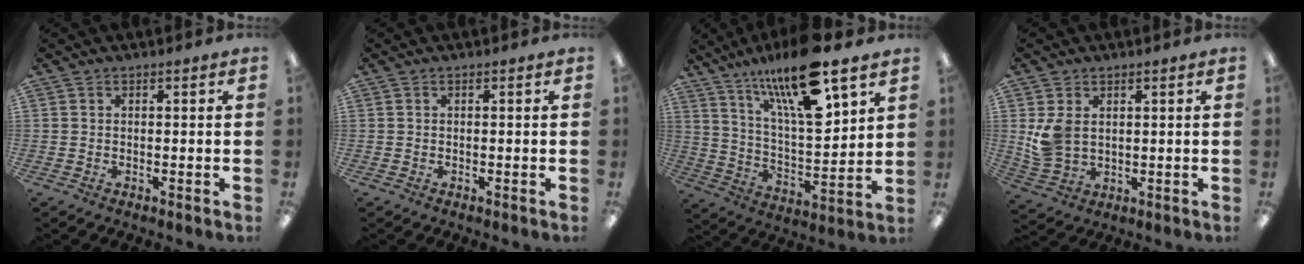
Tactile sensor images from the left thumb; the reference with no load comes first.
{"total": 0.0}
{"total": 19.3, "force": [13.5, 4.7, 13.0], "torque": [-0.222, -0.080, 0.222]}
{"total": 6.5, "force": [1.9, 4.6, 4.3], "torque": [-0.090, -0.002, 0.037]}